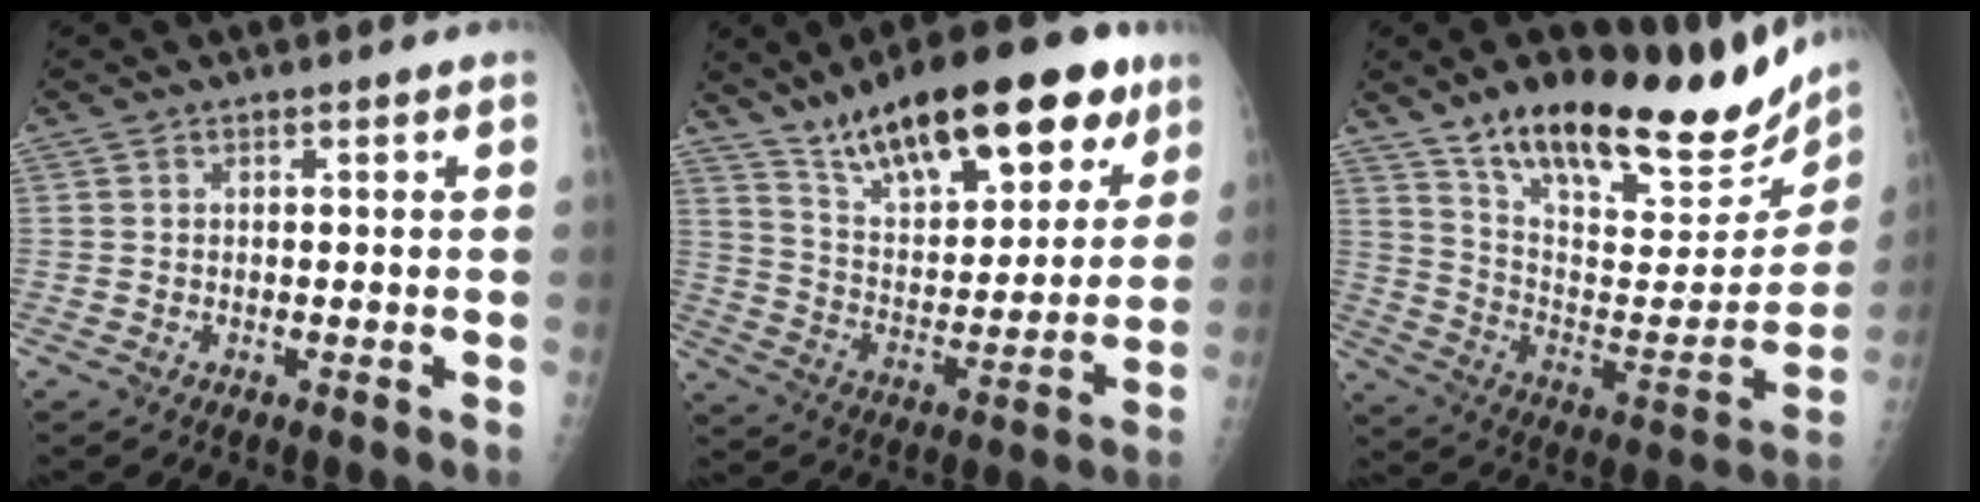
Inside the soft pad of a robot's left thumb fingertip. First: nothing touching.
{"total": 25.5, "force": [16.1, 9.7, 17.2], "torque": [-0.226, -0.042, 0.263]}
{"total": 27.4, "force": [20.5, 9.5, 15.6], "torque": [-0.200, -0.078, 0.321]}